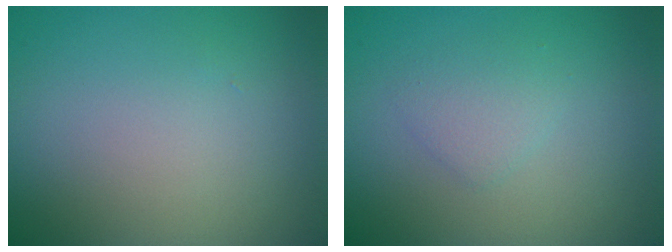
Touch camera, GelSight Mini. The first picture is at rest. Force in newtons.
{"total": 1.5, "press": 1.5, "slide": 0.0}